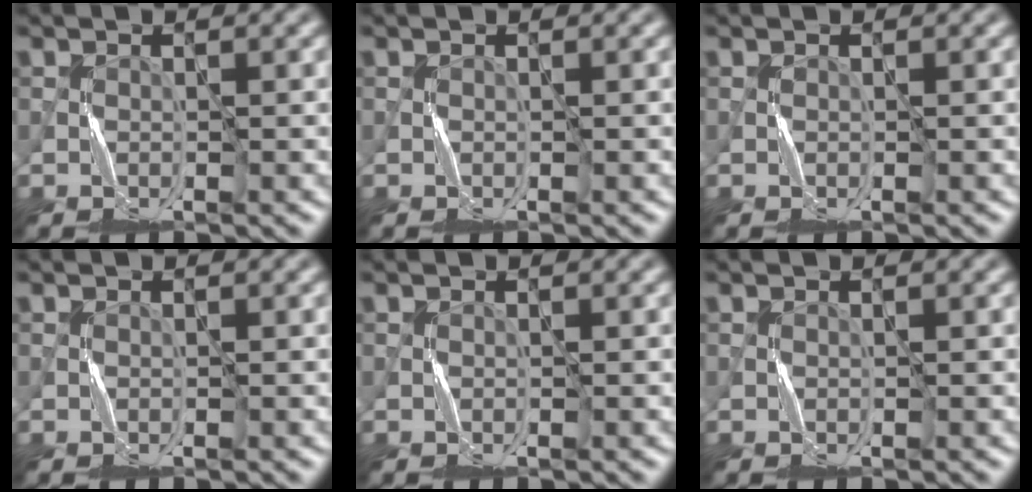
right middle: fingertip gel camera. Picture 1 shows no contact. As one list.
[{"total": 0.0}, {"total": 0.0}, {"total": 0.0}, {"total": 0.0}, {"total": 0.0}]